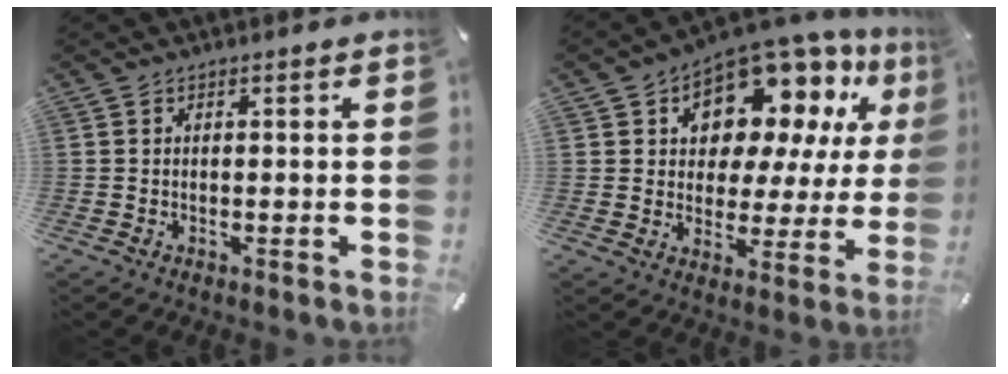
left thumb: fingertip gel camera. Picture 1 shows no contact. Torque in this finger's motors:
{"motor_torque": [2.51, 2.49, 1.21, -0.72, 0.27]}